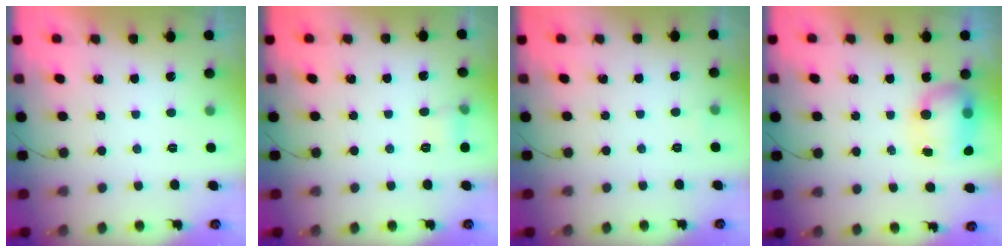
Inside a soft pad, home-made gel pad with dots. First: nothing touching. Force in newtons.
{"total": 5.6, "press": 5.2, "slide": 2.0}
{"total": 2.4, "press": 2.2, "slide": 0.9}
{"total": 11.7, "press": 9.3, "slide": 7.1}